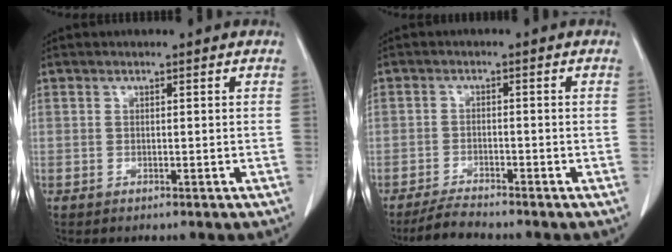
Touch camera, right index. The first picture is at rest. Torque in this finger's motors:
{"motor_torque": [-1.28, 0.10, -0.54, -0.21]}